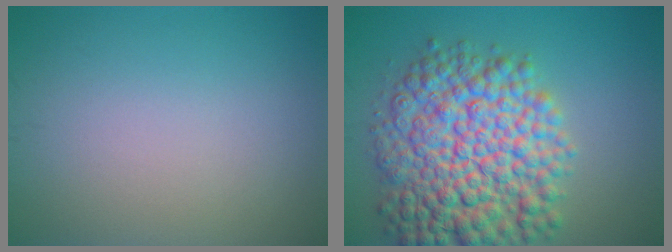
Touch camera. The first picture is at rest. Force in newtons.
{"total": 11.5, "press": 11.5, "slide": 0.3}